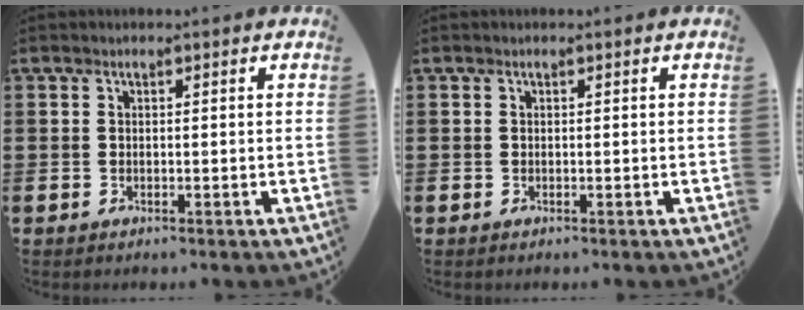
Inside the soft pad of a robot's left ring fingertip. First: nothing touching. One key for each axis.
{"total": 0.0}